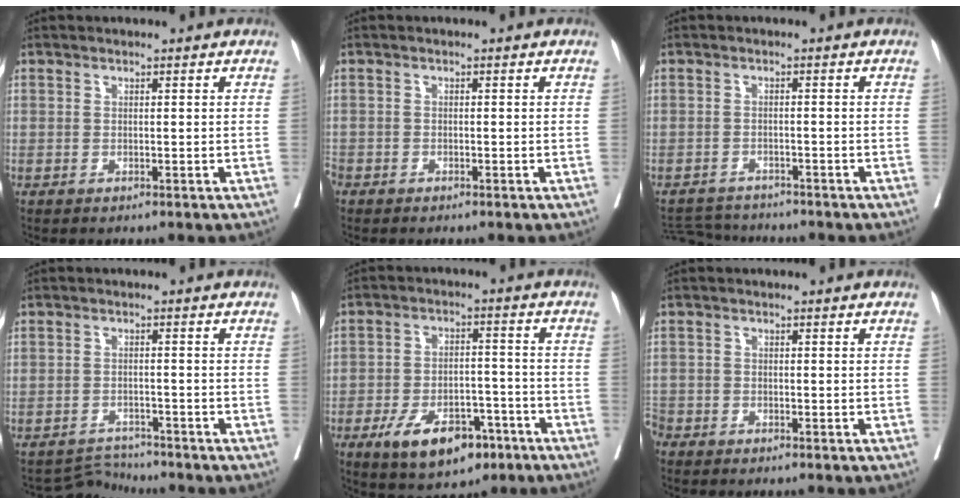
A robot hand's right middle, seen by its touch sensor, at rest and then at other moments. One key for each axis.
{"total": 2.8, "fx": -1.9, "fy": 1.7, "fz": 1.3, "tx": -0.043, "ty": -0.005, "tz": -0.038}
{"total": 5.2, "fx": -5.1, "fy": 0.6, "fz": 0.2, "tx": -0.002, "ty": -0.006, "tz": -0.086}
{"total": 3.4, "fx": -3.0, "fy": -0.3, "fz": -1.5, "tx": 0.031, "ty": -0.003, "tz": -0.048}
{"total": 11.1, "fx": -6.4, "fy": 5.4, "fz": 7.3, "tx": -0.115, "ty": 0.005, "tz": -0.098}
{"total": 3.0, "fx": -2.6, "fy": 1.2, "fz": 0.9, "tx": -0.019, "ty": -0.005, "tz": -0.055}